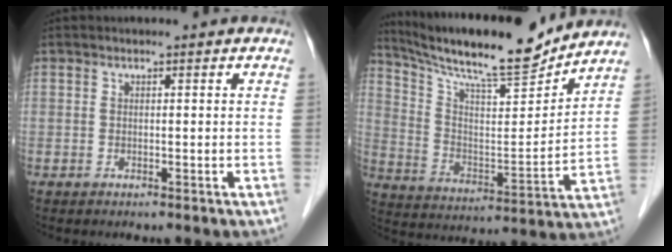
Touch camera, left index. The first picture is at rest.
{"total": 17.9, "force": [16.3, 1.1, 7.3], "torque": [-0.139, -0.011, 0.270]}